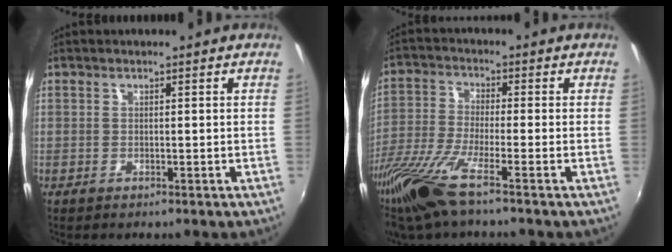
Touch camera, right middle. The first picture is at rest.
{"total": 12.5, "force": [-9.0, 0.7, 8.7], "torque": [-0.195, -0.038, -0.175]}